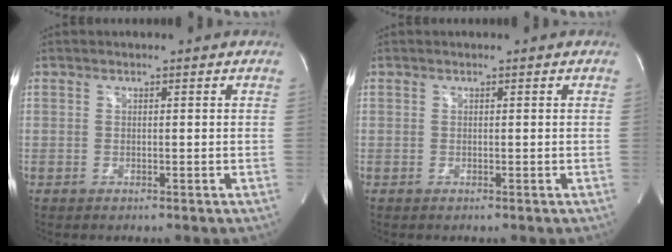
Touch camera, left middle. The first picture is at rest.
{"total": 0.0}